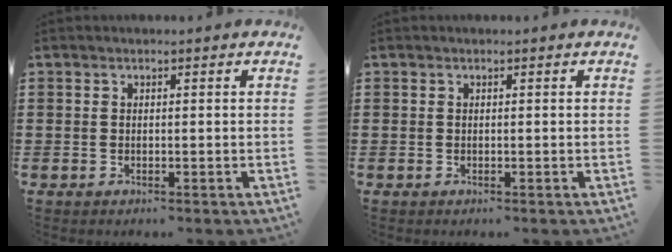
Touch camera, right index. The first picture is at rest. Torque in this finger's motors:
{"motor_torque": [1.07, 1.07, 0.00, 0.00]}